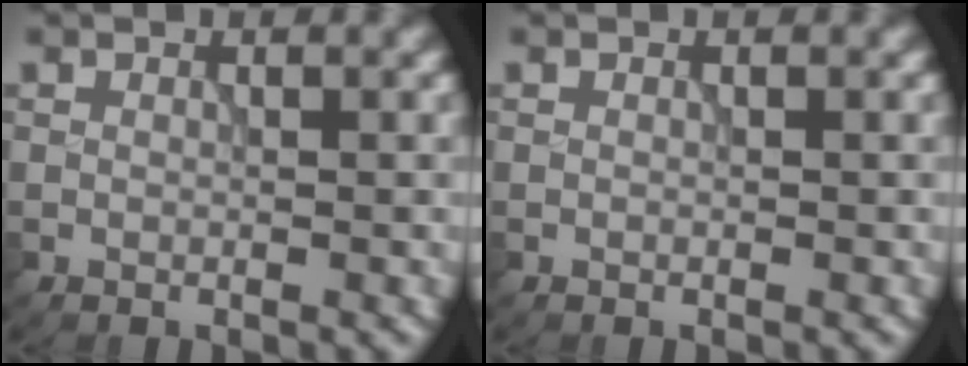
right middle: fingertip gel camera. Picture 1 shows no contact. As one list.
[{"total": 0.0}]